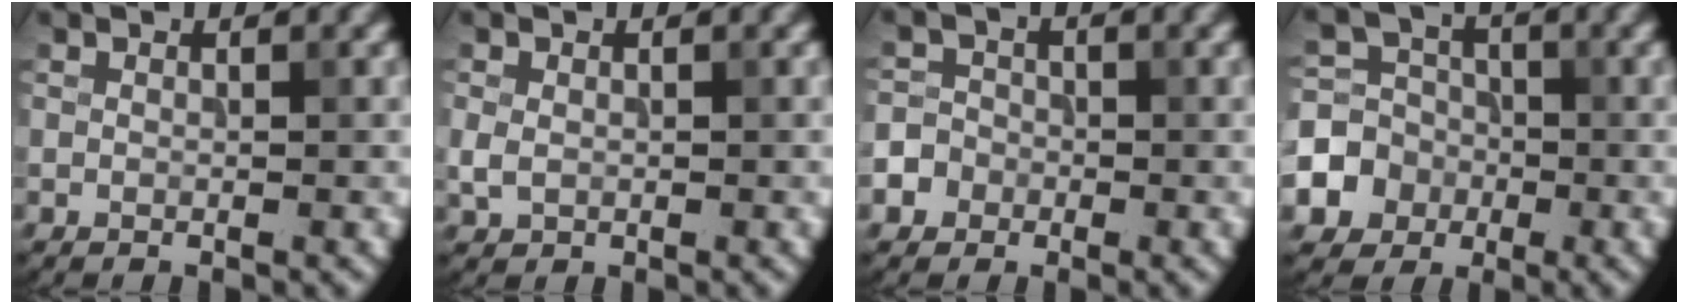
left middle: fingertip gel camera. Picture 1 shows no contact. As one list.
[{"total": 1.5, "force": [-0.1, 1.2, 0.8], "torque": [-0.020, -0.002, -0.001]}, {"total": 3.7, "force": [-1.8, 3.2, 0.6], "torque": [0.010, 0.000, -0.040]}, {"total": 5.9, "force": [-1.9, 5.5, 1.1], "torque": [-0.012, 0.005, -0.056]}]